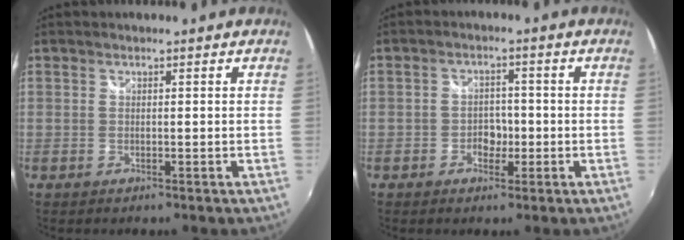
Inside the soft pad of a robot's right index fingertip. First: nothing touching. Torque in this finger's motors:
{"motor_torque": [-0.34, 0.04, -0.07, 0.00]}